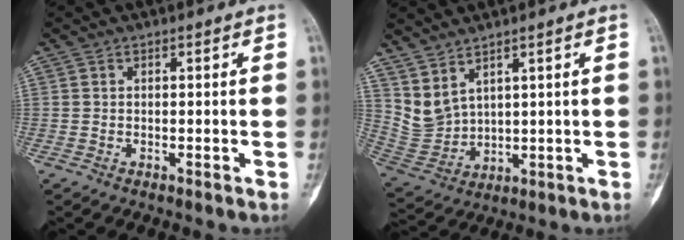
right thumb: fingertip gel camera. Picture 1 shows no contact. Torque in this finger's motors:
{"motor_torque": [0.48, 0.56, 0.04, 0.06, 0.02]}